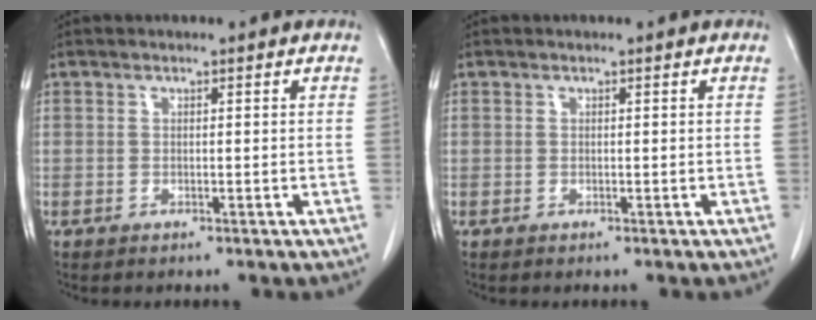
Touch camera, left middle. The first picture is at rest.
{"total": 0.0}